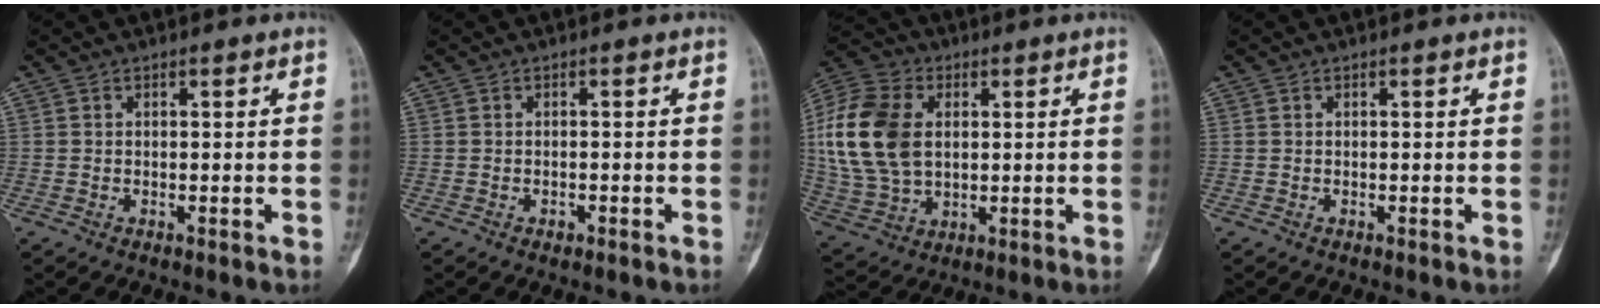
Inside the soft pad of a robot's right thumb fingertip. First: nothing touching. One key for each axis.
{"total": 0.9, "fx": -0.6, "fy": 0.5, "fz": 0.6, "tx": -0.010, "ty": 0.005, "tz": -0.007}
{"total": 18.3, "fx": 2.7, "fy": 12.4, "fz": 13.1, "tx": -0.265, "ty": 0.004, "tz": 0.056}
{"total": 0.0}